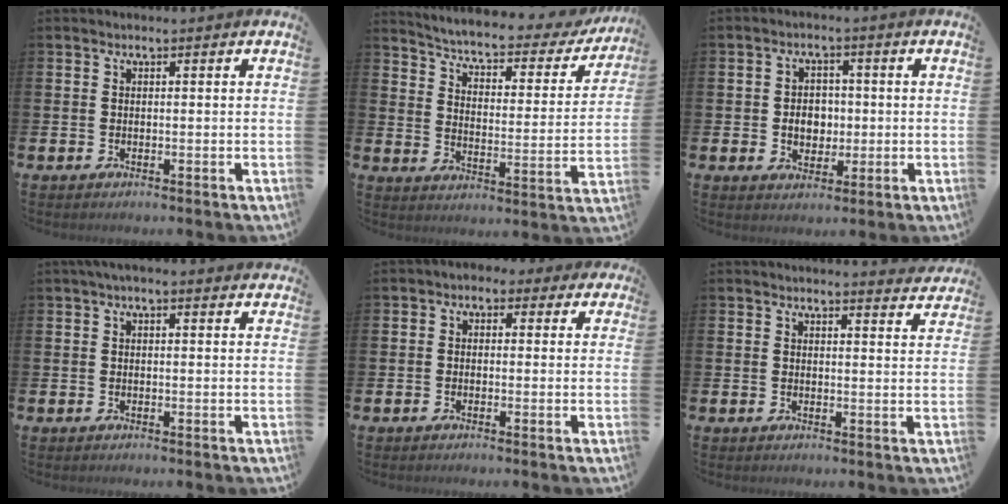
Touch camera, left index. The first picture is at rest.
{"total": 4.4, "force": [3.9, 1.0, 1.8], "torque": [-0.059, -0.032, 0.055]}
{"total": 3.9, "force": [-0.2, 3.3, 2.1], "torque": [-0.036, 0.005, -0.012]}
{"total": 1.0, "force": [0.6, 0.2, 0.8], "torque": [-0.010, 0.001, 0.009]}
{"total": 1.4, "force": [-0.4, 1.3, 0.5], "torque": [-0.016, 0.010, -0.013]}
{"total": 2.8, "force": [2.8, 0.0, 0.0], "torque": [0.006, -0.021, 0.049]}